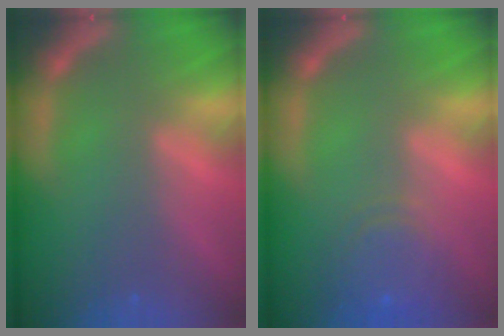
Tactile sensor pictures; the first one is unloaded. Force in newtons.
{"total": 5.1}